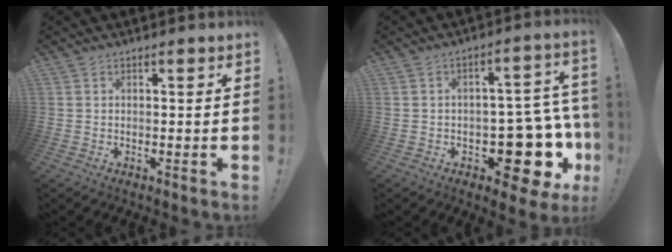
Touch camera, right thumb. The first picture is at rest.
{"total": 16.6, "force": [-6.0, 9.5, 12.2], "torque": [-0.110, 0.042, -0.080]}